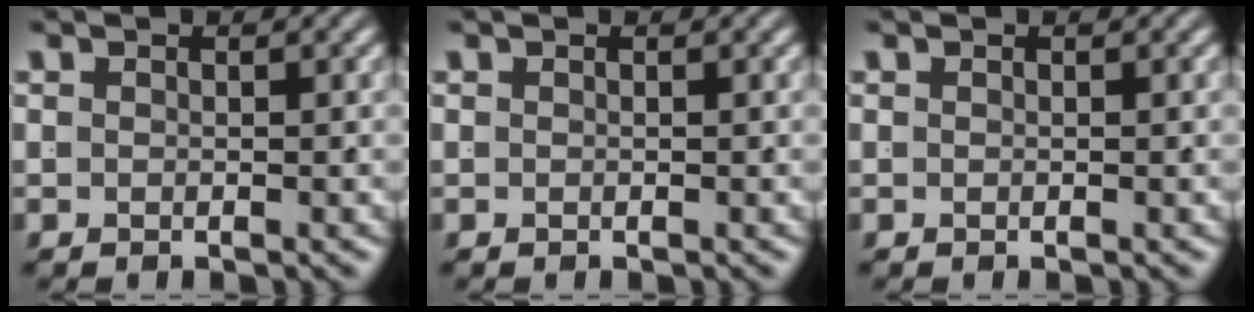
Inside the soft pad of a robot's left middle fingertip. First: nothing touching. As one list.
[{"total": 0.0}, {"total": 0.0}]